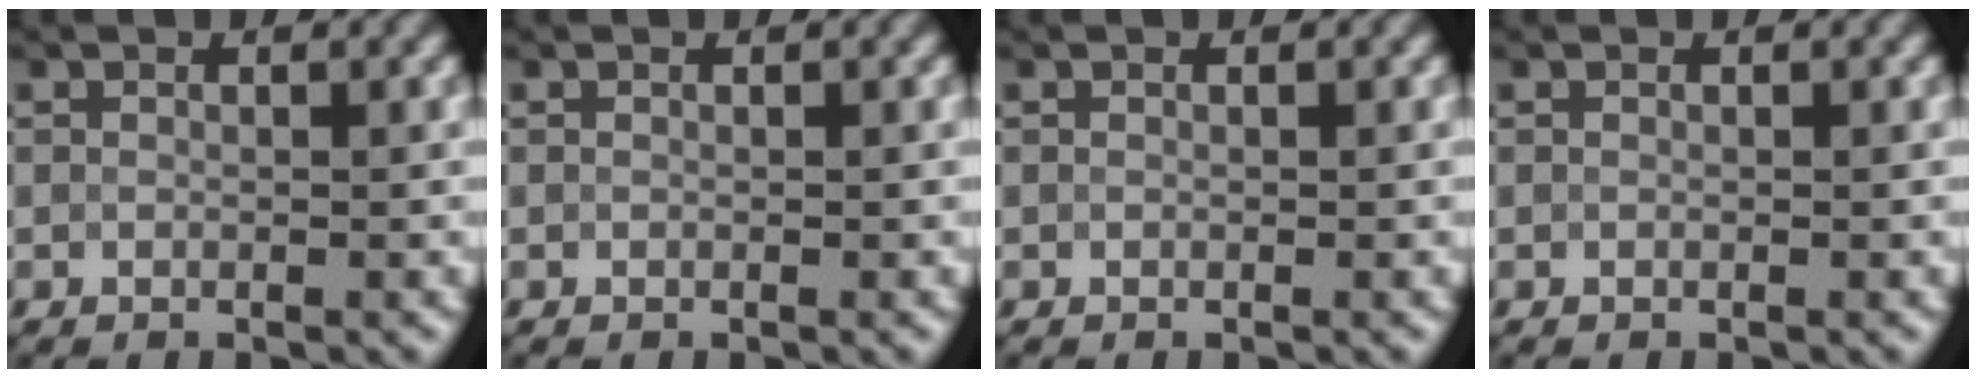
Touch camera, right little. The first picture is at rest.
{"total": 0.0}
{"total": 0.0}
{"total": 0.0}